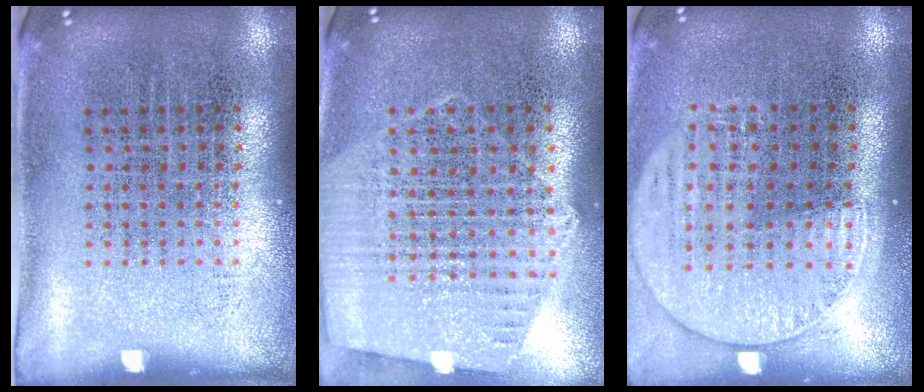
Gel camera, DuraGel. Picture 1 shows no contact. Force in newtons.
{"total": 1.2, "press": 1.2, "slide": 0.3}
{"total": 1.5, "press": 1.4, "slide": 0.6}